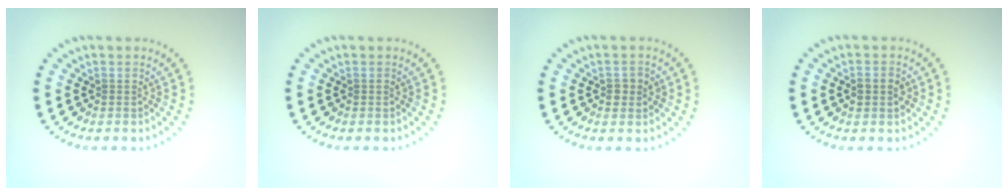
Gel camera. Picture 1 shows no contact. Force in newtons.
{"total": 0.0}
{"total": 1.5, "press": 1.5, "slide": 0.2}
{"total": 2.1, "press": 2.1, "slide": 0.1}